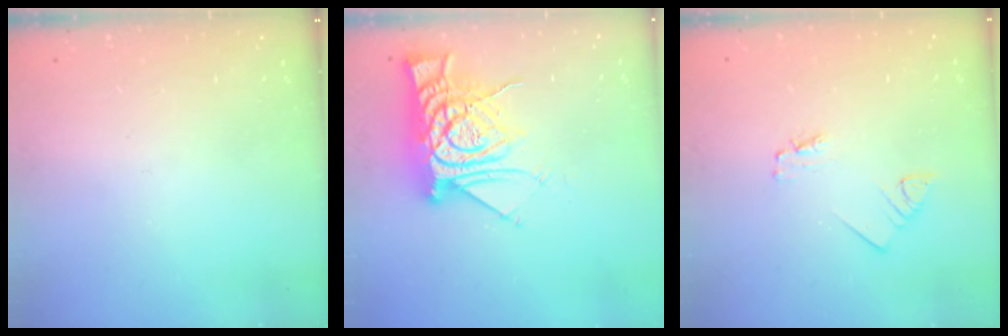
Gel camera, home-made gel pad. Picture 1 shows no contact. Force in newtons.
{"total": 15.1, "press": 15.0, "slide": 1.4}
{"total": 2.4, "press": 2.4, "slide": 0.1}